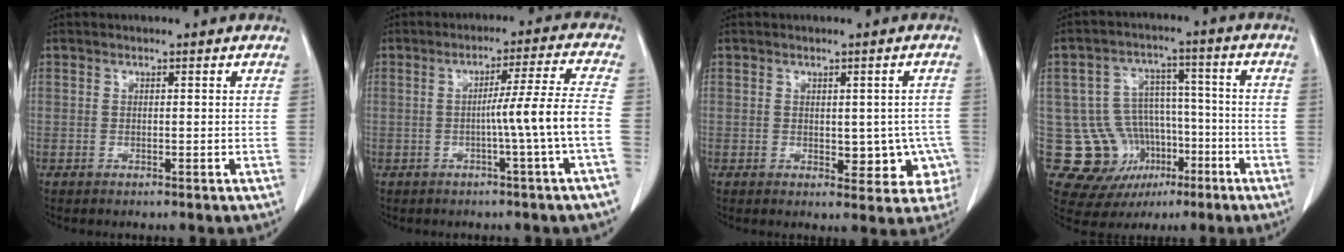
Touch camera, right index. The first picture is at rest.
{"total": 8.0, "force": [-2.1, -2.1, 7.5], "torque": [-0.112, 0.008, -0.030]}
{"total": 6.6, "force": [-0.8, 4.0, 5.2], "torque": [-0.033, 0.010, -0.002]}
{"total": 13.3, "force": [-4.3, 11.9, 4.1], "torque": [-0.081, 0.049, -0.048]}